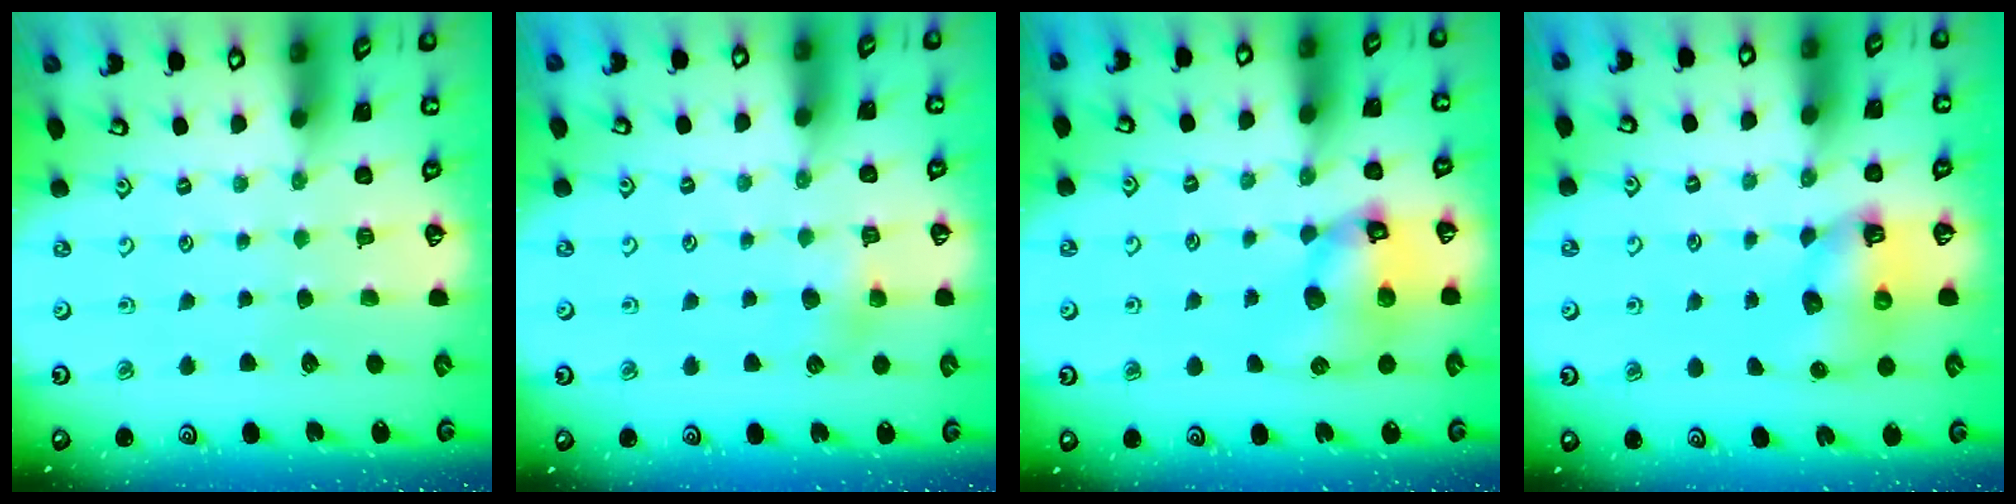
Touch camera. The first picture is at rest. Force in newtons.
{"total": 5.7, "press": 5.7, "slide": 0.8}
{"total": 12.3, "press": 12.2, "slide": 1.6}
{"total": 8.3, "press": 8.3, "slide": 1.0}